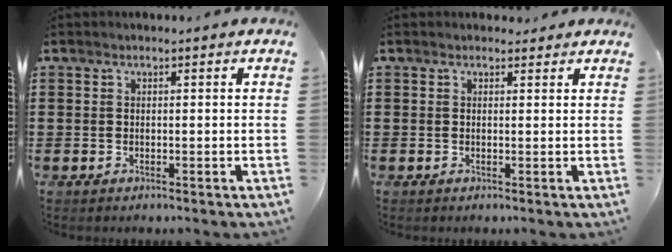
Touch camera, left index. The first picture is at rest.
{"total": 1.2, "force": [0.8, 0.9, 0.1], "torque": [-0.006, 0.007, 0.015]}